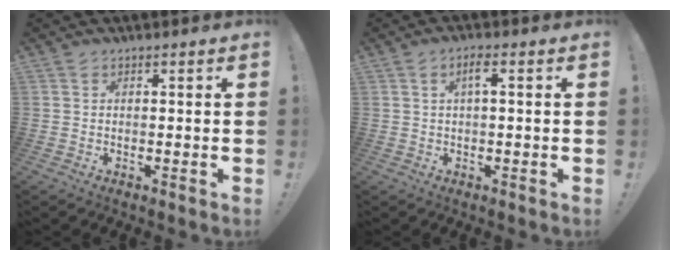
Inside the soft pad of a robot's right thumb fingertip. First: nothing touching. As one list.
[{"total": 3.3, "force": [0.7, 0.8, 3.2], "torque": [-0.064, 0.008, 0.007]}]